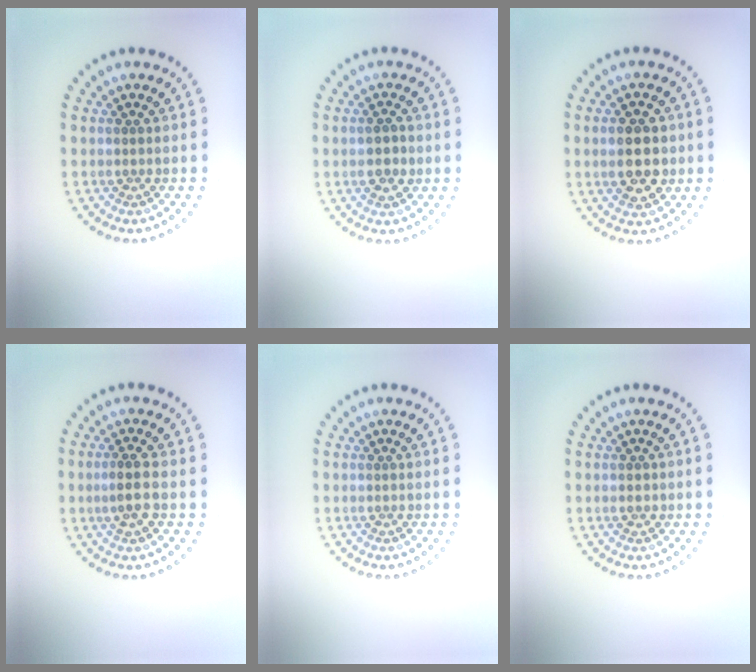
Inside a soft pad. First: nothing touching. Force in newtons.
{"total": 2.1, "press": 2.1, "slide": 0.2}
{"total": 4.7, "press": 4.7, "slide": 0.4}
{"total": 2.4, "press": 2.4, "slide": 0.7}
{"total": 0.0}
{"total": 1.1, "press": 1.1, "slide": 0.1}